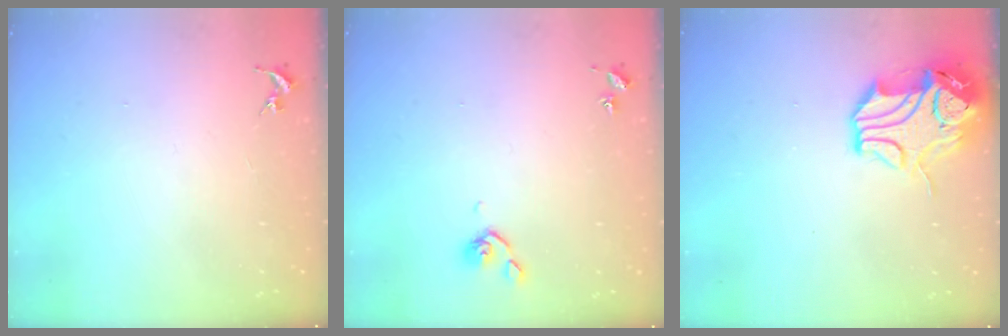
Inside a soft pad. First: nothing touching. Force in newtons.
{"total": 4.7, "press": 4.6, "slide": 1.2}
{"total": 12.5, "press": 12.4, "slide": 1.8}